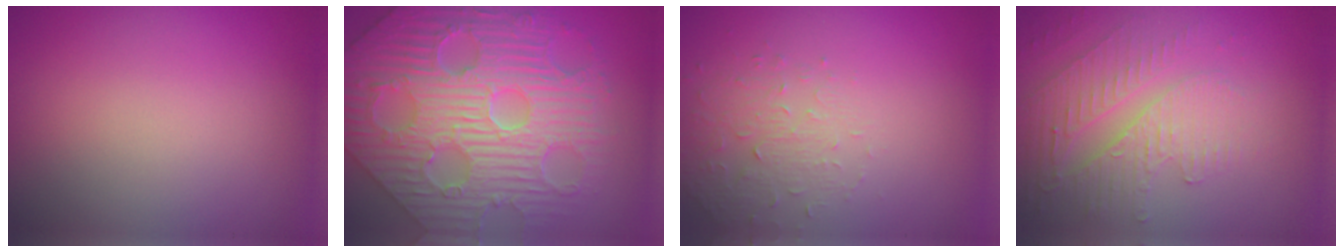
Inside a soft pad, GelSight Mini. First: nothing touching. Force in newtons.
{"total": 10.1, "press": 7.9, "slide": 6.2}
{"total": 1.6, "press": 1.1, "slide": 1.2}
{"total": 4.0, "press": 3.4, "slide": 2.0}